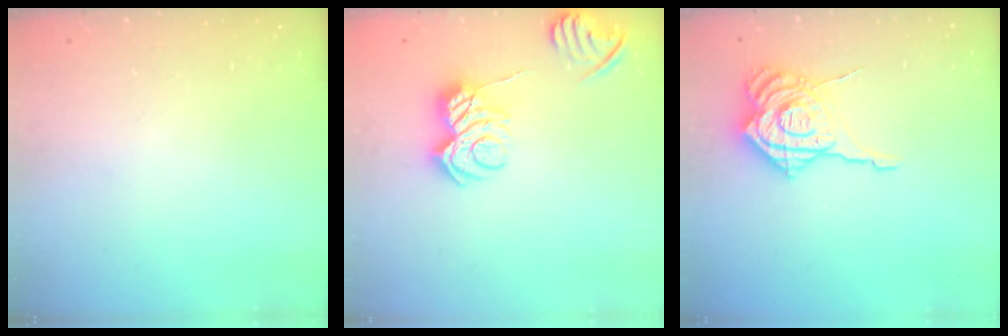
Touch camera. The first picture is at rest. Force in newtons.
{"total": 8.6, "press": 8.5, "slide": 0.9}
{"total": 15.9, "press": 15.9, "slide": 1.4}